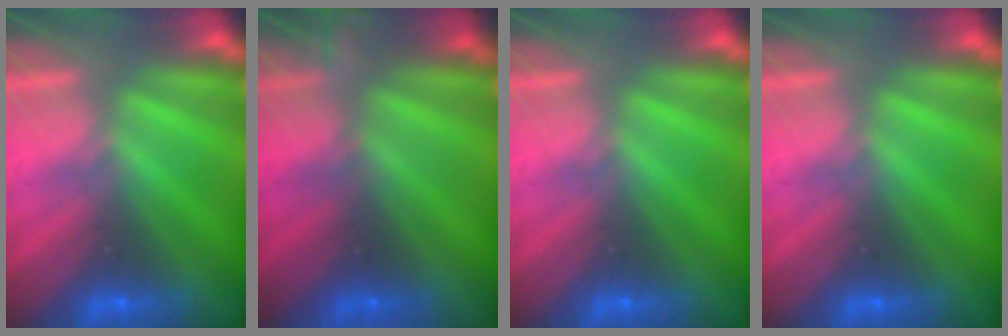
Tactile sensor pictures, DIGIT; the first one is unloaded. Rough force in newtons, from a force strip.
{"total": 5.2}
{"total": 0.0}
{"total": 0.0}